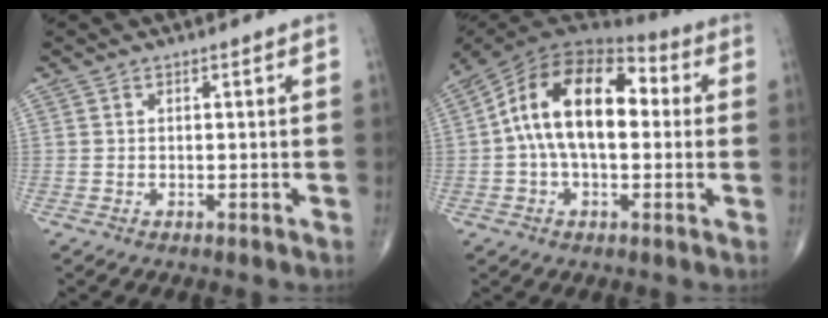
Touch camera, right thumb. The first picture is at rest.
{"total": 17.7, "force": [1.8, 10.0, 14.5], "torque": [-0.231, 0.044, 0.019]}